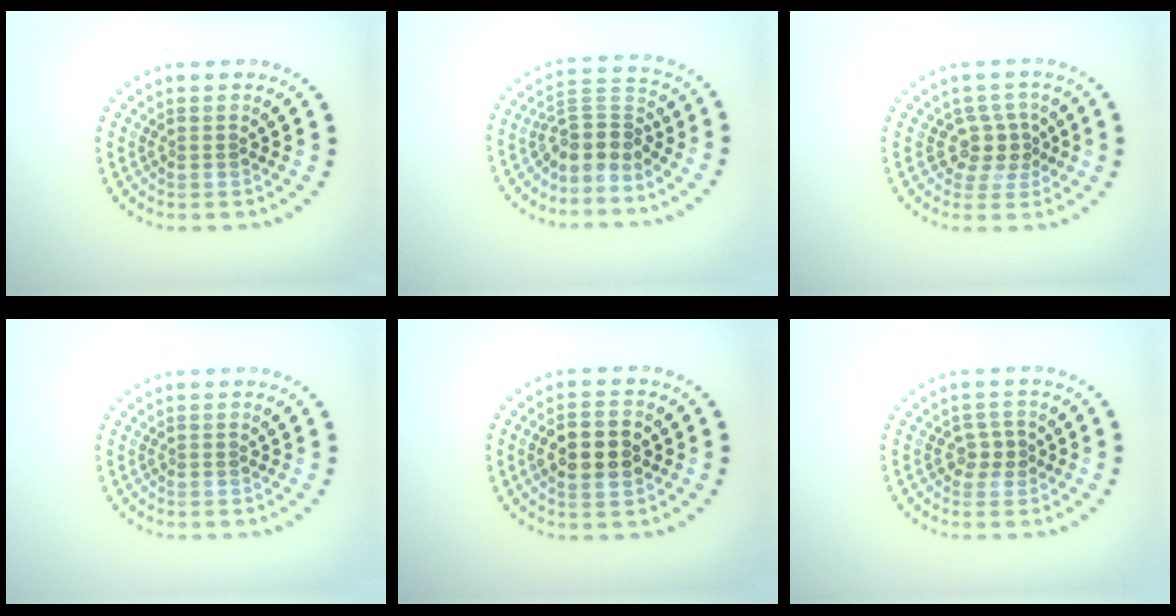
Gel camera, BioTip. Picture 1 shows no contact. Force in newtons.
{"total": 3.4, "press": 2.6, "slide": 2.1}
{"total": 2.5, "press": 1.8, "slide": 1.7}
{"total": 0.0}
{"total": 4.3, "press": 4.3, "slide": 0.3}
{"total": 1.7, "press": 1.6, "slide": 0.5}